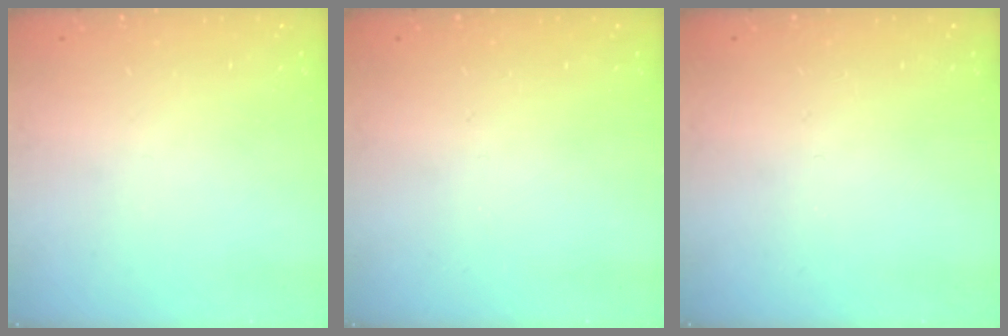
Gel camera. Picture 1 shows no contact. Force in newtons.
{"total": 0.0}
{"total": 0.0}